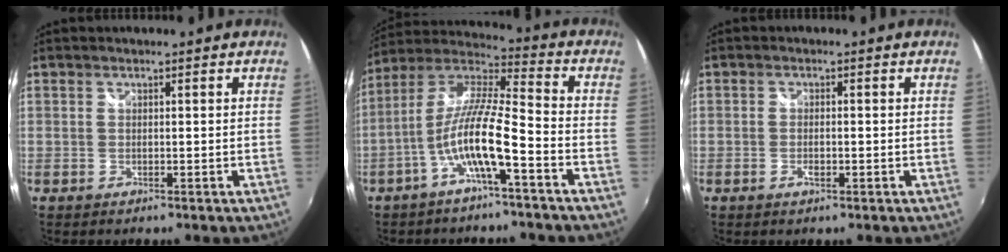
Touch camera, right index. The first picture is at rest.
{"total": 11.4, "force": [-4.8, 1.0, 10.3], "torque": [-0.206, 0.006, -0.092]}
{"total": 1.9, "force": [-0.7, 0.8, 1.6], "torque": [-0.030, -0.002, -0.011]}